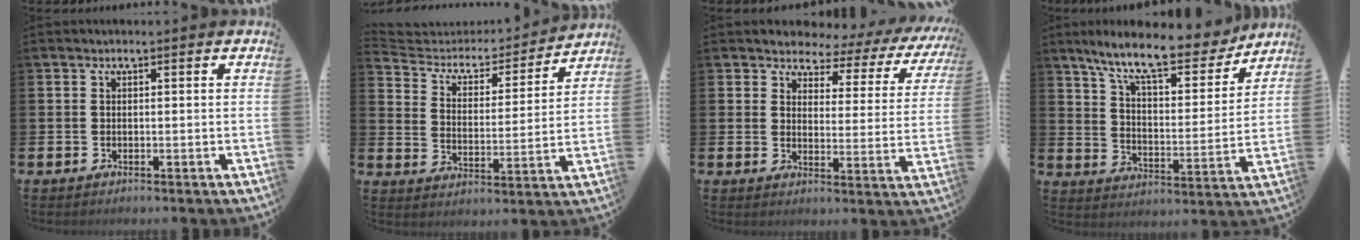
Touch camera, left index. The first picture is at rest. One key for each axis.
{"total": 4.9, "fx": 4.2, "fy": 2.2, "fz": 1.0, "tx": -0.048, "ty": -0.035, "tz": 0.063}
{"total": 2.9, "fx": 2.4, "fy": 1.6, "fz": 0.2, "tx": -0.009, "ty": -0.036, "tz": 0.028}
{"total": 11.1, "fx": 9.6, "fy": 2.2, "fz": 5.1, "tx": -0.120, "ty": -0.056, "tz": 0.162}